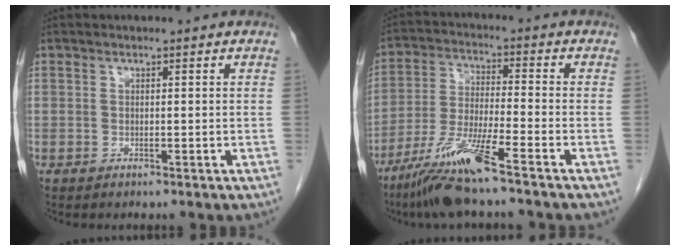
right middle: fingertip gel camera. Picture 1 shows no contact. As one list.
[{"total": 10.9, "force": [-7.5, -0.3, 8.0], "torque": [-0.164, -0.034, -0.144]}]